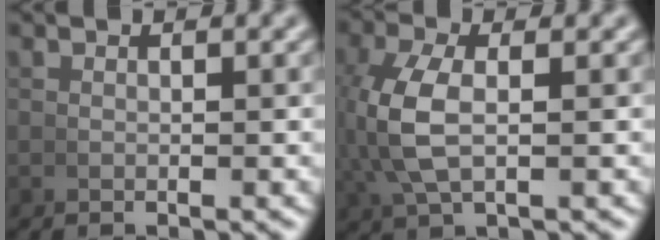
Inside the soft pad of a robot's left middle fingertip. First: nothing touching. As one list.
[{"total": 4.7, "force": [0.4, 2.1, 4.2], "torque": [-0.113, -0.002, 0.016]}]